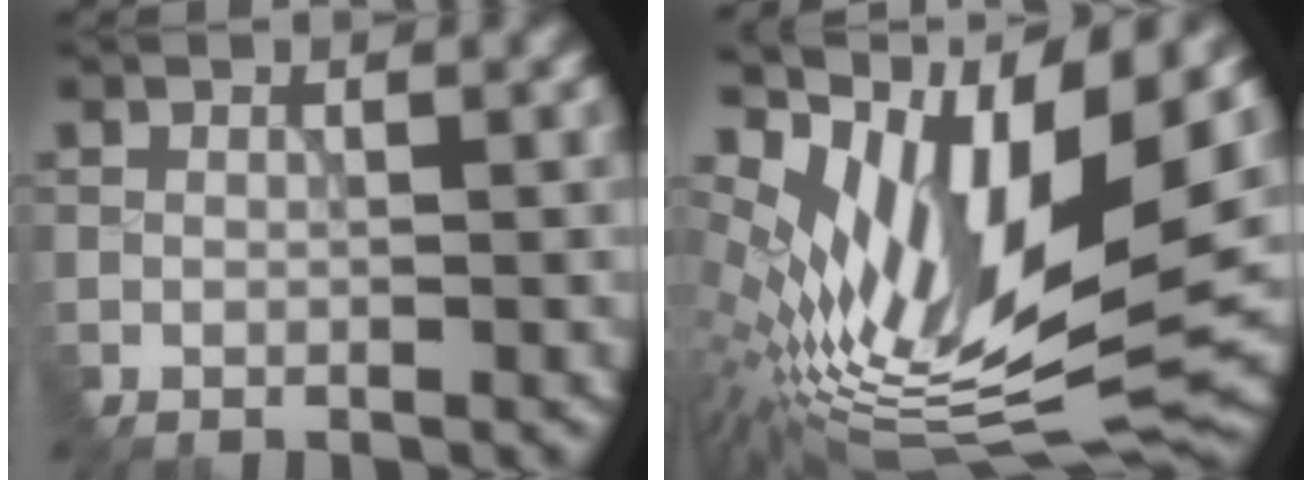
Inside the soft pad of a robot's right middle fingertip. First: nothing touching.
{"total": 13.9, "force": [3.8, 5.1, 12.3], "torque": [-0.244, 0.003, 0.081]}